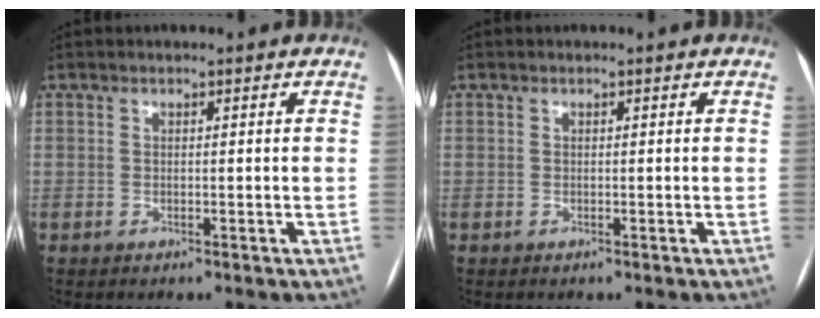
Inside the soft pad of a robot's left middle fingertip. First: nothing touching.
{"total": 0.0}